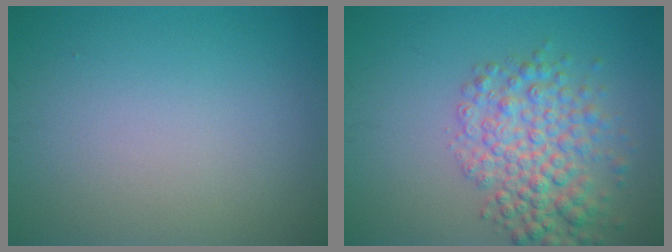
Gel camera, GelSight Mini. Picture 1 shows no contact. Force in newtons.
{"total": 5.5, "press": 5.5, "slide": 0.2}